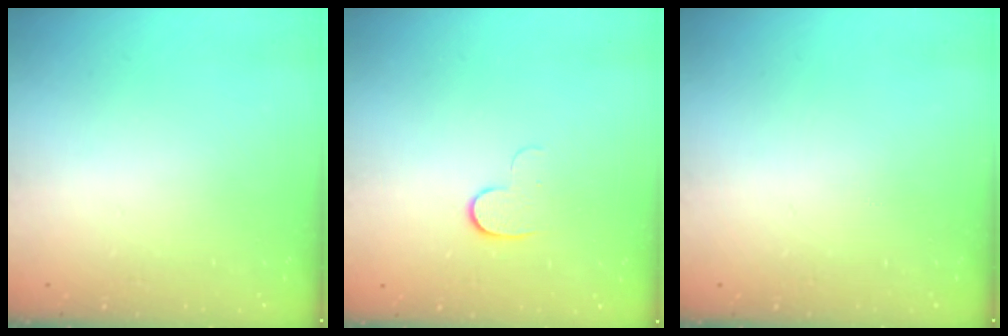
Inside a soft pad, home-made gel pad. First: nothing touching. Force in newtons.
{"total": 5.5, "press": 5.4, "slide": 0.8}
{"total": 0.0}